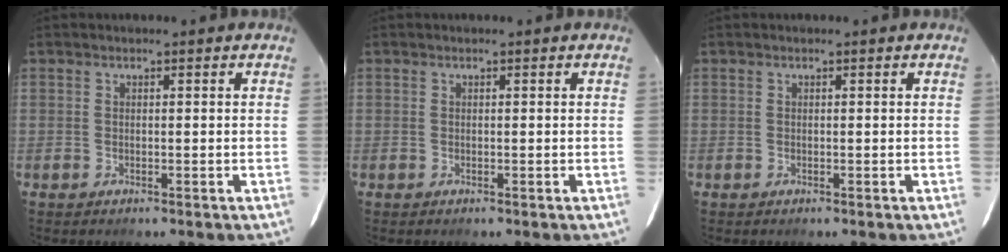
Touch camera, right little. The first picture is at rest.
{"total": 0.0}
{"total": 0.0}